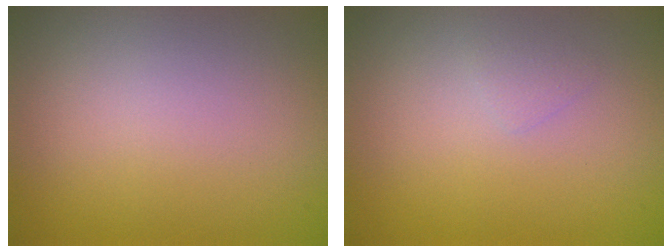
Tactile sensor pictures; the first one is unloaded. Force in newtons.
{"total": 0.7, "press": 0.7, "slide": 0.1}